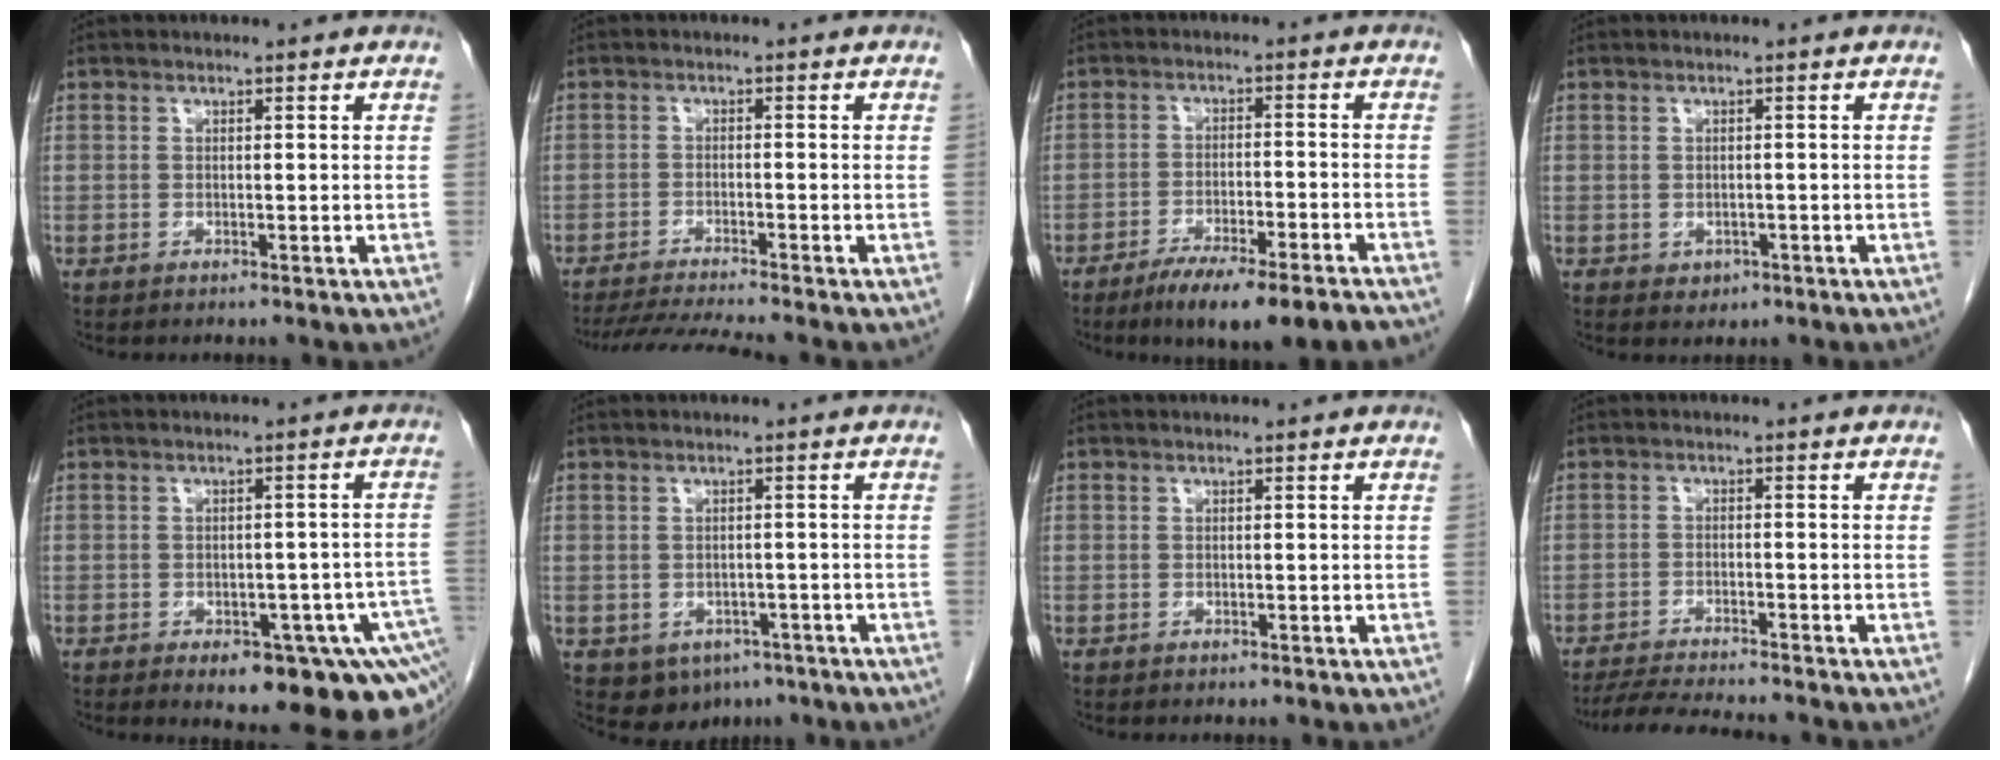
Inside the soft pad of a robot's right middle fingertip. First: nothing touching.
{"total": 6.9, "force": [-6.2, -1.4, 2.8], "torque": [-0.042, -0.020, -0.106]}
{"total": 12.7, "force": [-10.1, 1.4, 7.5], "torque": [-0.096, -0.010, -0.152]}
{"total": 1.5, "force": [-0.6, 1.2, 0.6], "torque": [-0.009, 0.003, -0.001]}
{"total": 14.2, "force": [-7.9, 4.6, 10.8], "torque": [-0.068, 0.009, -0.089]}
{"total": 6.1, "force": [-3.5, 4.5, 2.2], "torque": [-0.023, 0.006, -0.035]}
{"total": 0.0}
{"total": 8.6, "force": [-7.9, 0.4, 3.5], "torque": [-0.055, -0.017, -0.125]}